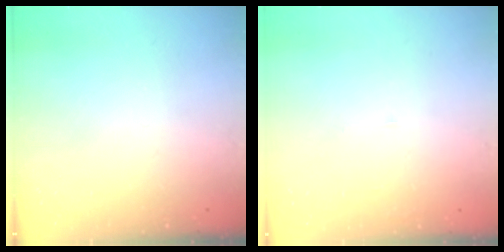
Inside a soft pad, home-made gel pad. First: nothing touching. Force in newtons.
{"total": 2.0, "press": 2.0, "slide": 0.1}